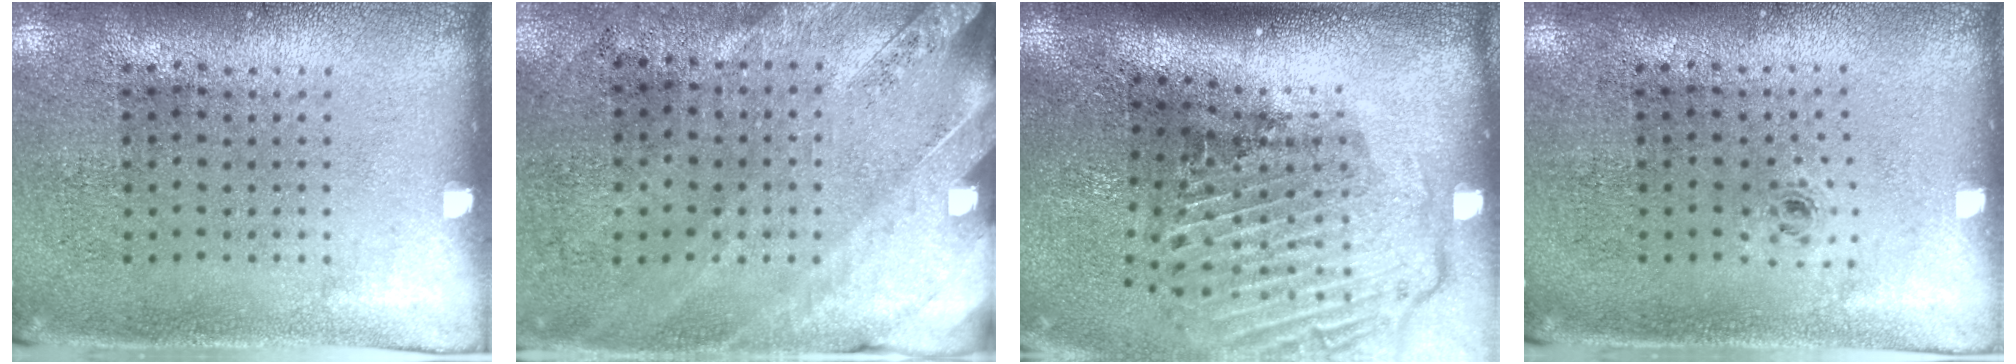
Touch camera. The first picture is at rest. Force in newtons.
{"total": 2.4, "press": 2.0, "slide": 1.3}
{"total": 2.9, "press": 2.0, "slide": 2.2}
{"total": 0.6, "press": 0.3, "slide": 0.5}